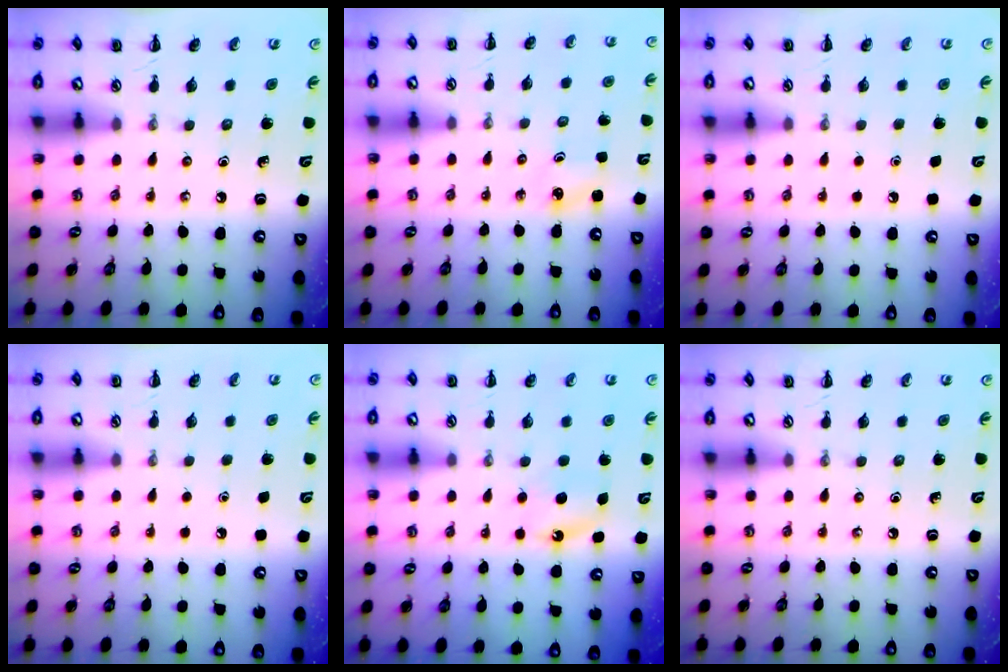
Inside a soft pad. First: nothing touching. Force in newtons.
{"total": 2.5, "press": 2.4, "slide": 0.8}
{"total": 1.6, "press": 1.6, "slide": 0.1}
{"total": 2.3, "press": 2.3, "slide": 0.1}
{"total": 4.8, "press": 4.5, "slide": 1.6}
{"total": 0.0}